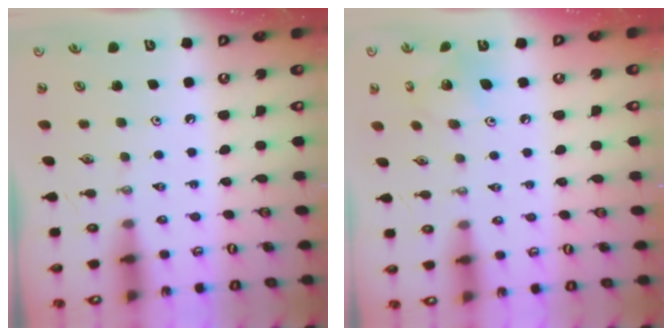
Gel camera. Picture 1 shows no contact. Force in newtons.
{"total": 7.1, "press": 7.1, "slide": 0.4}